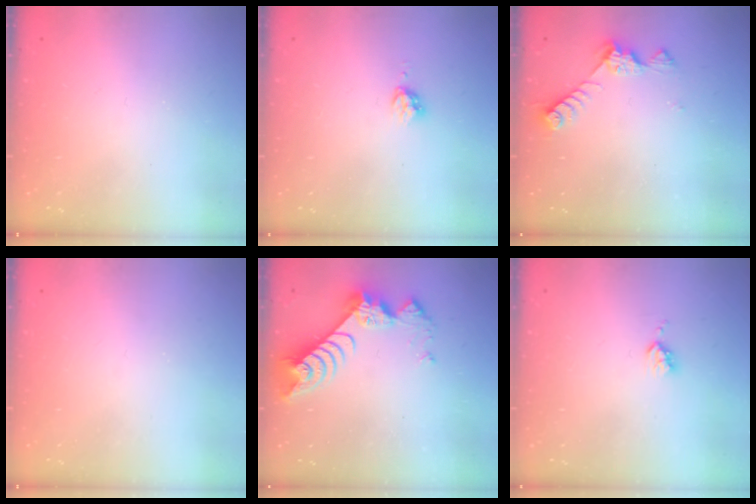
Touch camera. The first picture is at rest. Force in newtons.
{"total": 3.5, "press": 3.5, "slide": 0.3}
{"total": 6.3, "press": 6.2, "slide": 0.6}
{"total": 0.0}
{"total": 8.6, "press": 8.6, "slide": 0.8}
{"total": 3.1, "press": 3.1, "slide": 0.5}